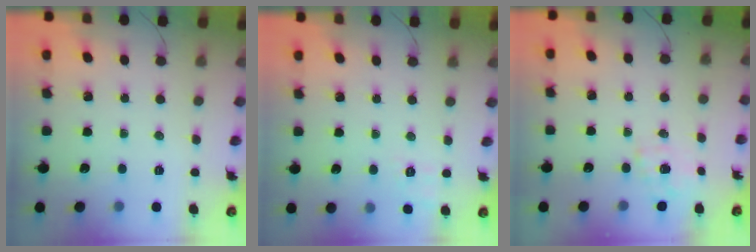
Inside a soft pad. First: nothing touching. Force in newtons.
{"total": 2.5, "press": 1.6, "slide": 1.9}
{"total": 1.0, "press": 0.7, "slide": 0.7}